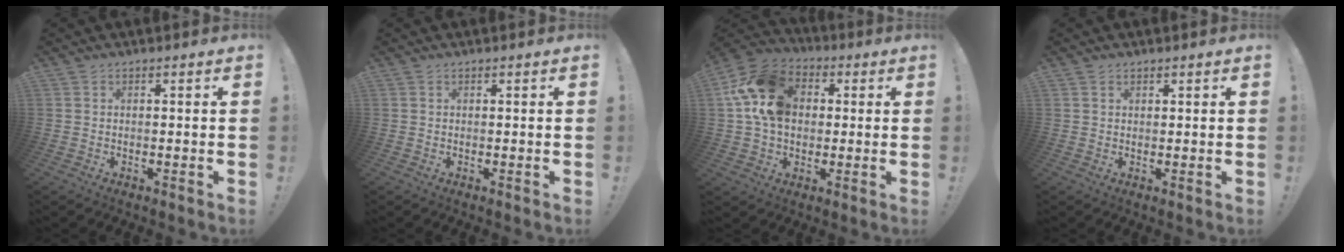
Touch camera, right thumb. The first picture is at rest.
{"total": 0.0}
{"total": 17.1, "force": [3.7, 13.0, 10.5], "torque": [-0.178, 0.004, 0.073]}
{"total": 1.0, "force": [0.8, 0.6, 0.1], "torque": [0.012, -0.006, 0.013]}